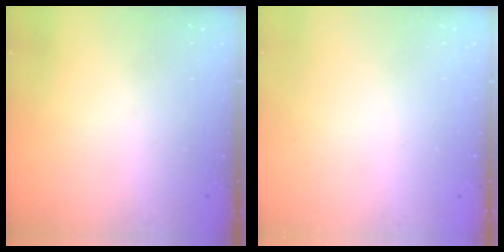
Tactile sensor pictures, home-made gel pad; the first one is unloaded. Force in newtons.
{"total": 0.0}